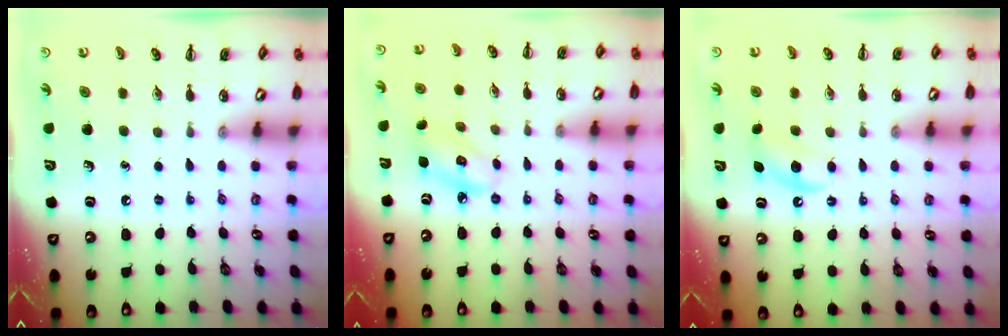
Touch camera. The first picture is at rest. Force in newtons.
{"total": 4.9, "press": 4.8, "slide": 0.8}
{"total": 4.9, "press": 4.7, "slide": 1.4}